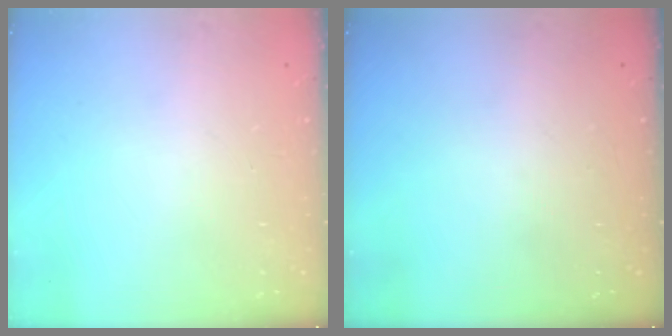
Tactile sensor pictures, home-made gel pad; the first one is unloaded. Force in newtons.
{"total": 0.0}